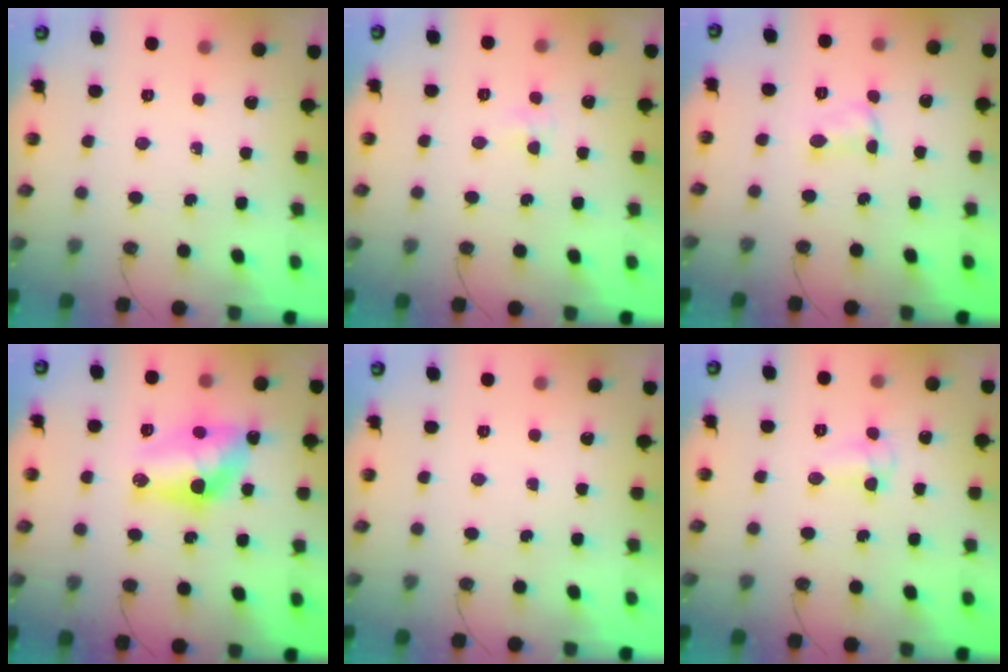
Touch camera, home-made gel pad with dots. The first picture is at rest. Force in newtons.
{"total": 2.9, "press": 2.8, "slide": 0.5}
{"total": 2.9, "press": 2.9, "slide": 0.5}
{"total": 11.4, "press": 11.3, "slide": 1.0}
{"total": 0.0}
{"total": 5.4, "press": 5.3, "slide": 0.8}